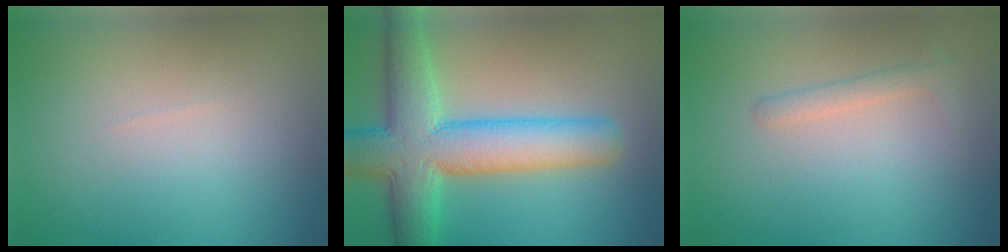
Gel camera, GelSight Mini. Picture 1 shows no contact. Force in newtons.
{"total": 9.7, "press": 9.7, "slide": 0.5}
{"total": 1.3, "press": 1.3, "slide": 0.1}